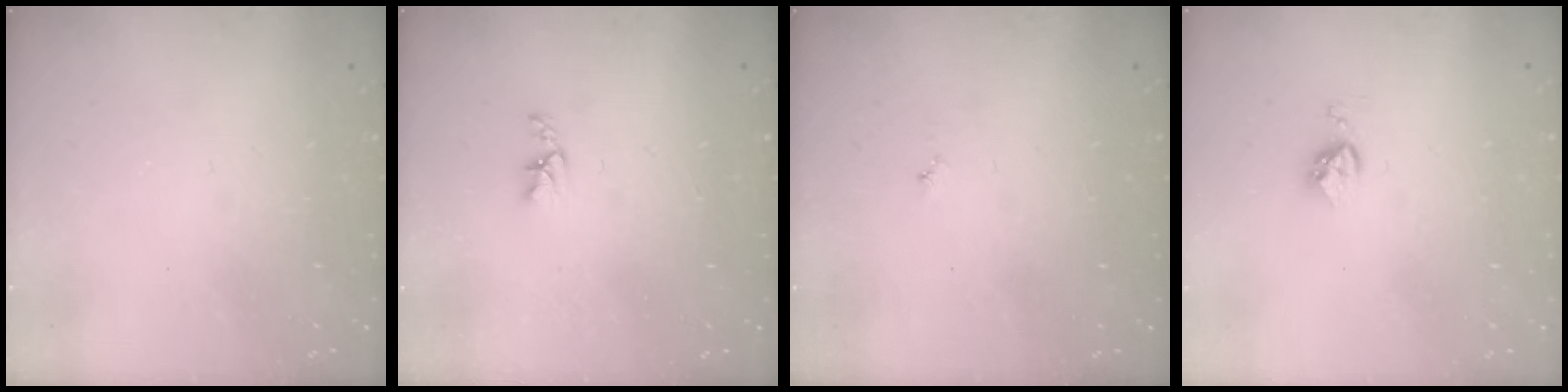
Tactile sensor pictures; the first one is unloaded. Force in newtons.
{"total": 3.3, "press": 3.3, "slide": 0.5}
{"total": 3.0, "press": 2.9, "slide": 0.3}
{"total": 3.6, "press": 3.6, "slide": 0.4}